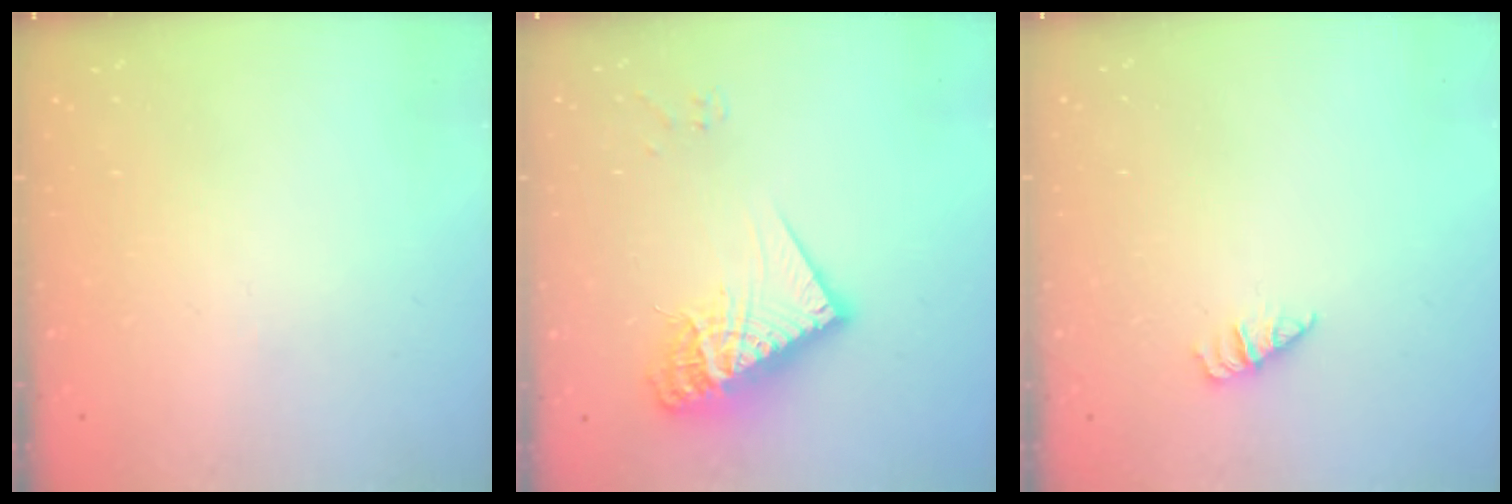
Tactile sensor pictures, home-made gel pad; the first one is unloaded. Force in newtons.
{"total": 18.0, "press": 17.8, "slide": 2.0}
{"total": 0.8, "press": 0.8, "slide": 0.2}